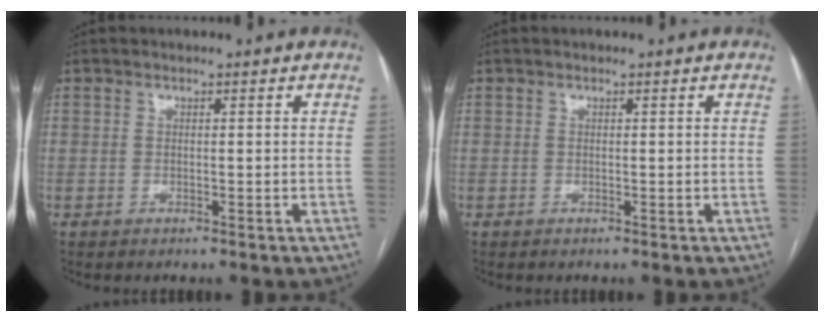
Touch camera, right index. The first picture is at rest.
{"total": 0.0}